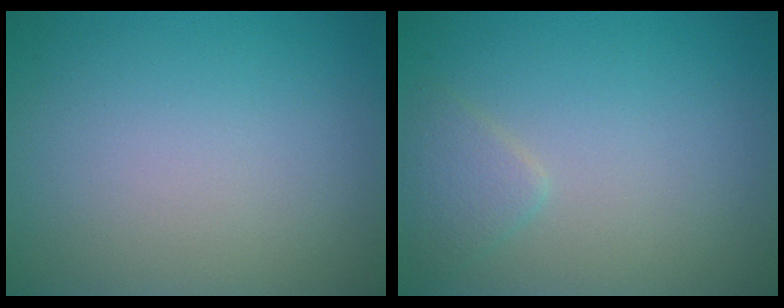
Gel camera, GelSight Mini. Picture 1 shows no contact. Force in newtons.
{"total": 1.6, "press": 1.6, "slide": 0.1}